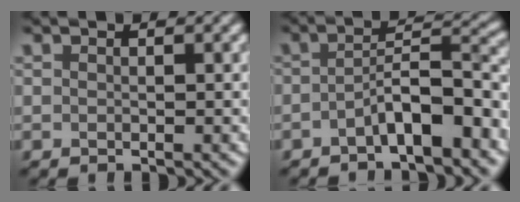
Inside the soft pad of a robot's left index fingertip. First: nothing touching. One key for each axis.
{"total": 5.8, "fx": -3.3, "fy": 1.8, "fz": 4.4, "tx": -0.068, "ty": 0.021, "tz": -0.060}